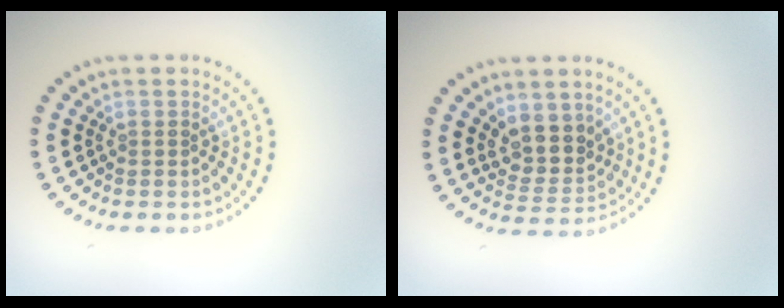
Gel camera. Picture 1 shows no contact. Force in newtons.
{"total": 3.5, "press": 3.0, "slide": 1.8}